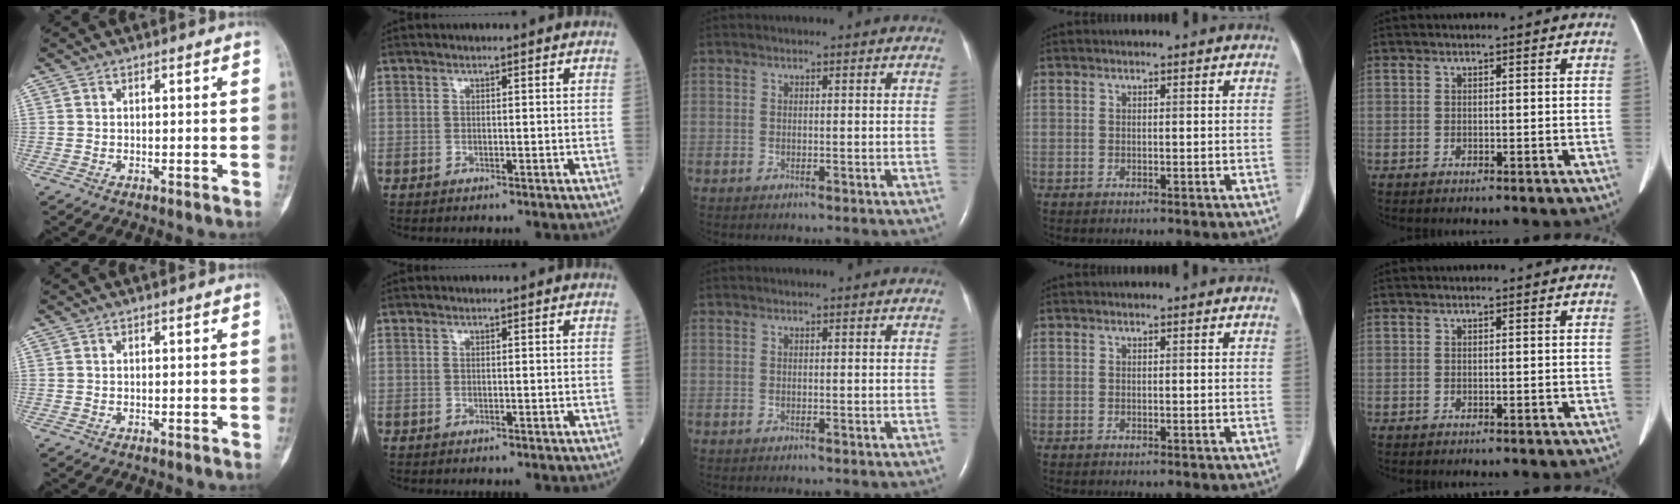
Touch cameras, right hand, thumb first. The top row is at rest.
{}